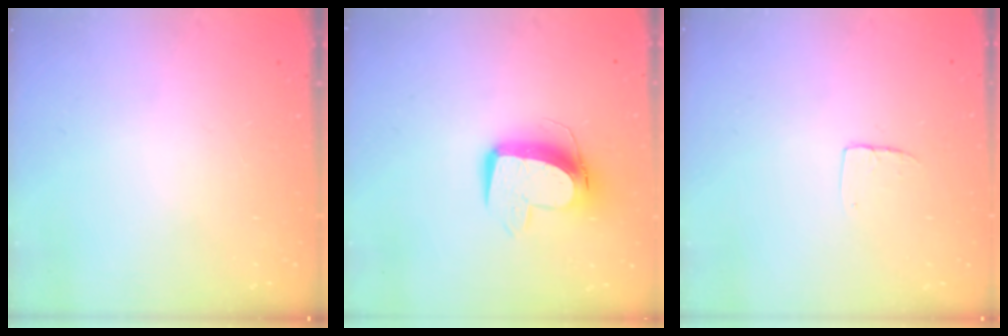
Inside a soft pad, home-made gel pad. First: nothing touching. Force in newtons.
{"total": 11.7, "press": 11.6, "slide": 1.5}
{"total": 3.8, "press": 3.8, "slide": 0.2}